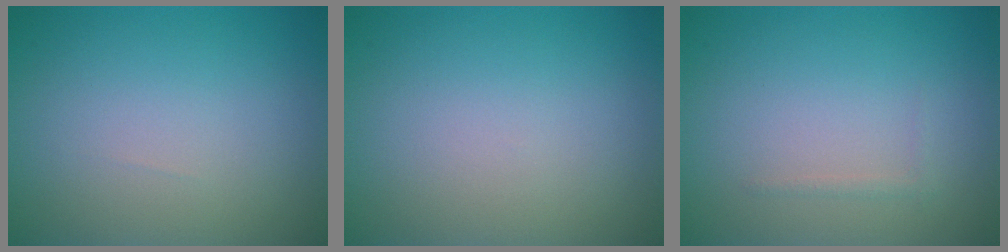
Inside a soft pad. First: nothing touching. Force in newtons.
{"total": 0.0}
{"total": 0.5, "press": 0.5, "slide": 0.0}